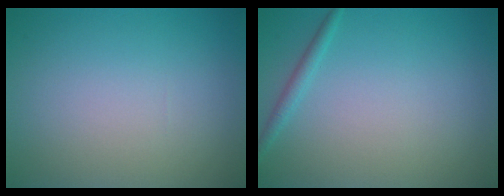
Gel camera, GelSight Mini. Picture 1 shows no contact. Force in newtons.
{"total": 1.1, "press": 1.1, "slide": 0.1}